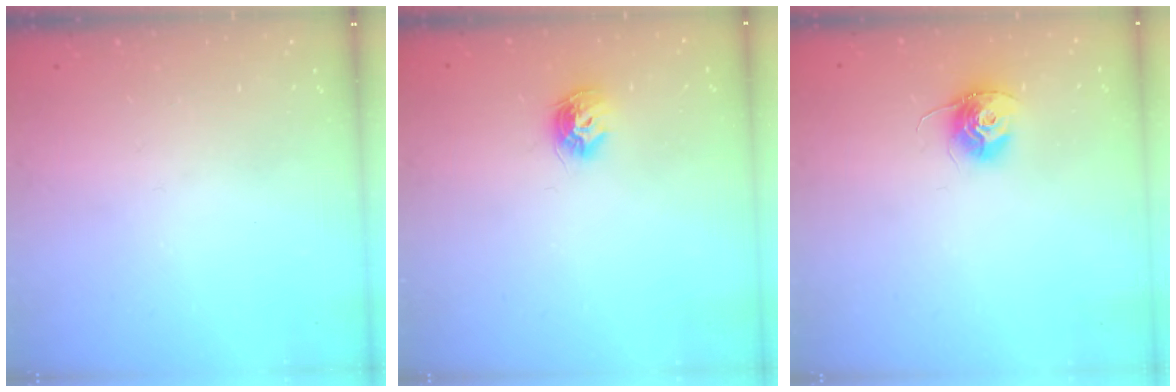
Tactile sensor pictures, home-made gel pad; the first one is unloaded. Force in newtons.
{"total": 8.3, "press": 8.3, "slide": 0.2}
{"total": 11.2, "press": 11.2, "slide": 0.7}